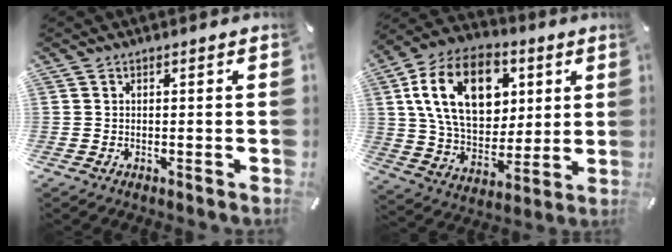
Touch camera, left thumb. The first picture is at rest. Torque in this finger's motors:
{"motor_torque": [2.52, 2.49, 2.45, -0.32, 0.40]}